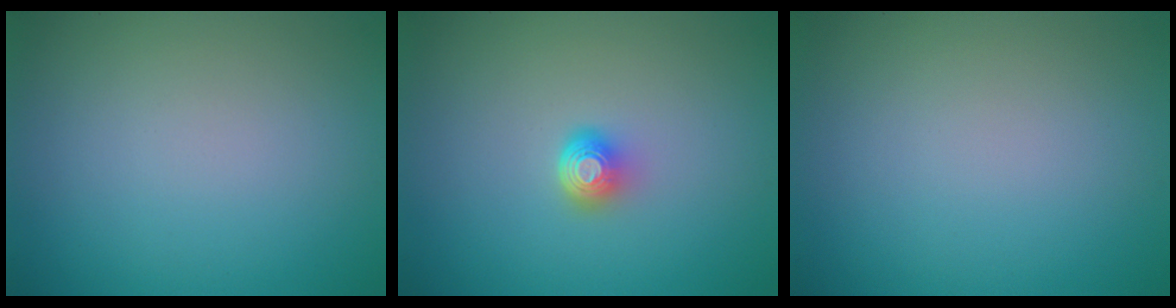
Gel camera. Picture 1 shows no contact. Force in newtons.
{"total": 2.0, "press": 1.4, "slide": 1.4}
{"total": 0.0}